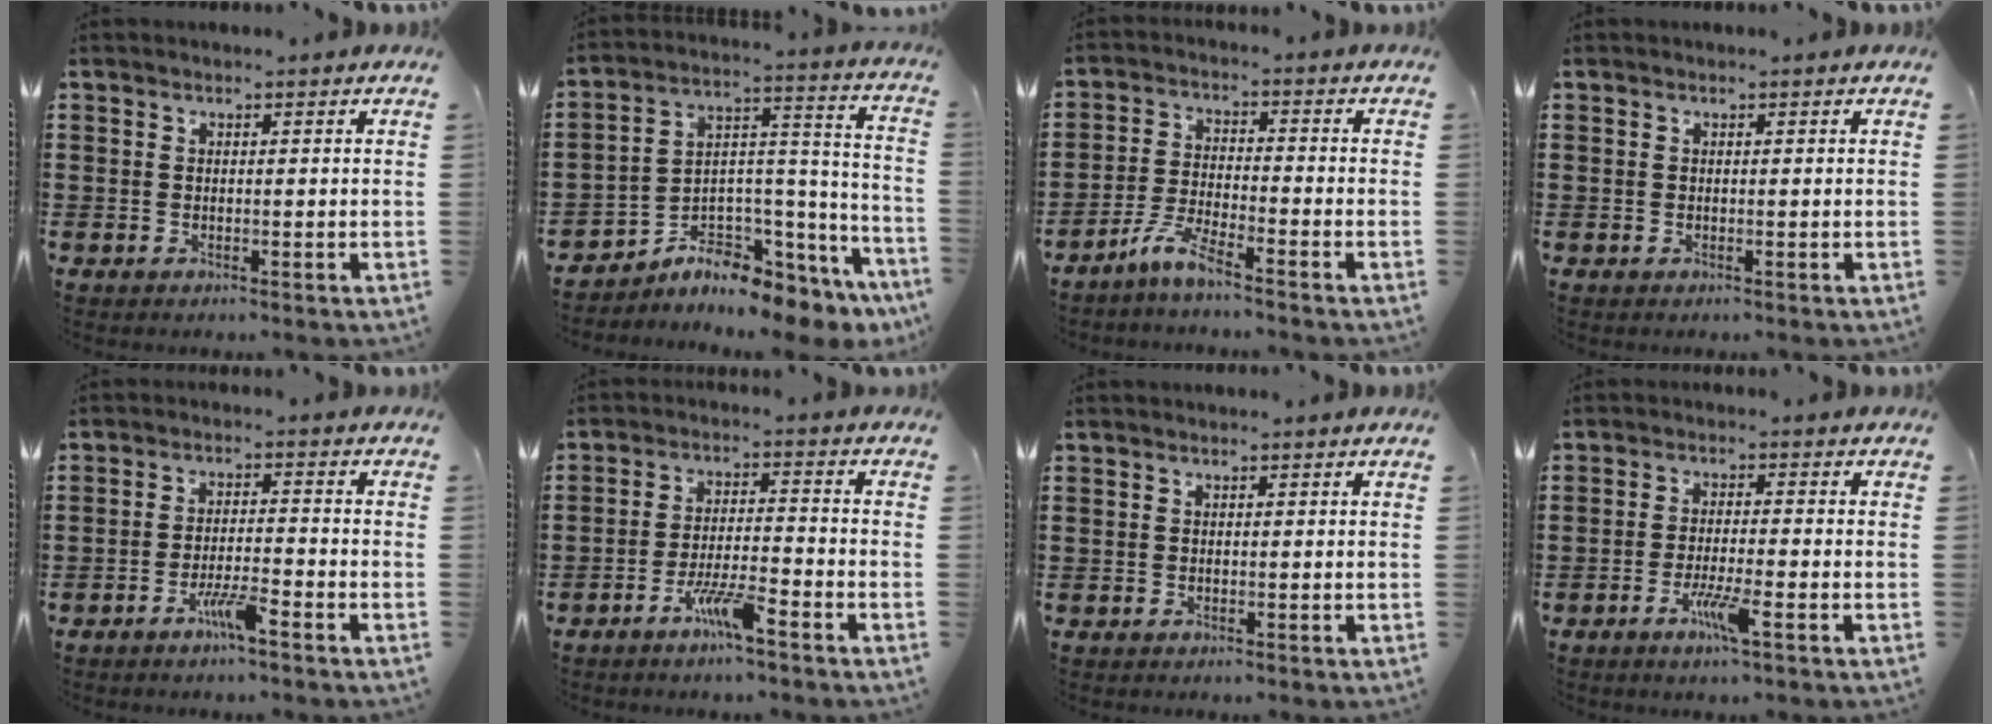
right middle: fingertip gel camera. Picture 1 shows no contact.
{"total": 6.0, "force": [-5.3, 2.3, 1.8], "torque": [-0.033, -0.010, -0.099]}
{"total": 5.3, "force": [-4.2, 0.4, 3.1], "torque": [-0.070, -0.006, -0.084]}
{"total": 0.0}
{"total": 4.3, "force": [-3.0, 0.3, 3.0], "torque": [-0.064, -0.001, -0.058]}
{"total": 5.8, "force": [-4.0, 0.5, 4.2], "torque": [-0.094, -0.006, -0.080]}
{"total": 0.0}
{"total": 4.6, "force": [-2.6, 0.4, 3.8], "torque": [-0.073, -0.007, -0.047]}